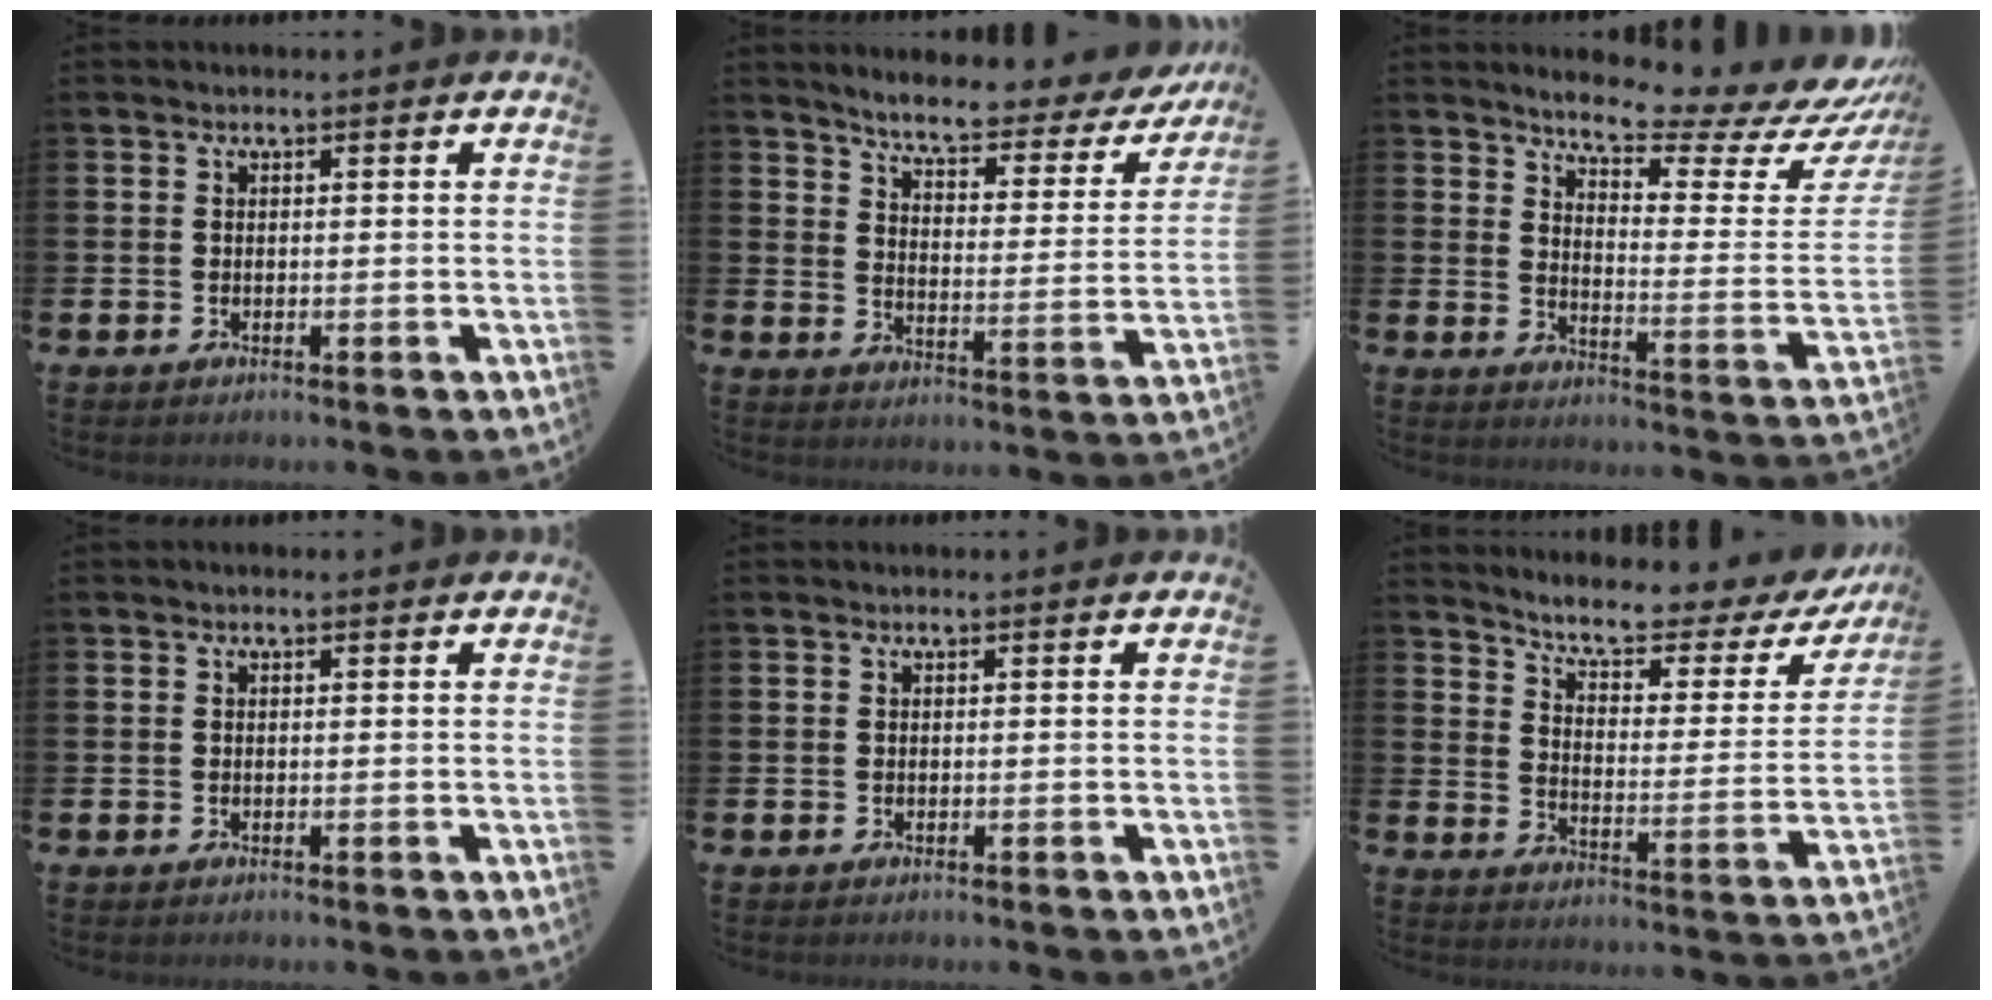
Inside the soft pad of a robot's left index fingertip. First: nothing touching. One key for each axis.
{"total": 5.8, "fx": 5.3, "fy": 1.0, "fz": 2.2, "tx": -0.065, "ty": -0.041, "tz": 0.084}
{"total": 7.3, "fx": 6.8, "fy": 0.9, "fz": 2.5, "tx": -0.060, "ty": -0.061, "tz": 0.109}
{"total": 0.0}
{"total": 0.0}
{"total": 7.1, "fx": 6.3, "fy": 1.3, "fz": 3.0, "tx": -0.083, "ty": -0.043, "tz": 0.102}